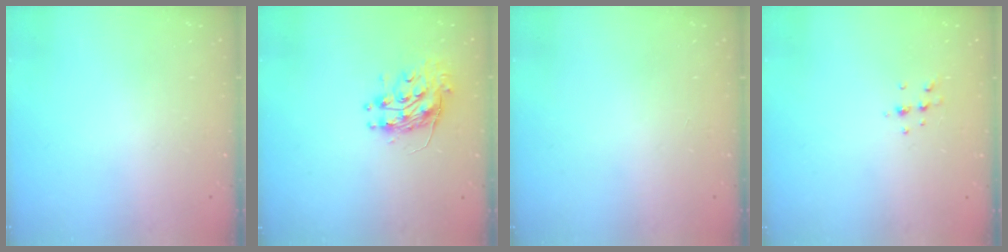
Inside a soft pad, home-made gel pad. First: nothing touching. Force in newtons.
{"total": 10.9, "press": 10.8, "slide": 0.8}
{"total": 0.0}
{"total": 5.3, "press": 5.2, "slide": 1.4}